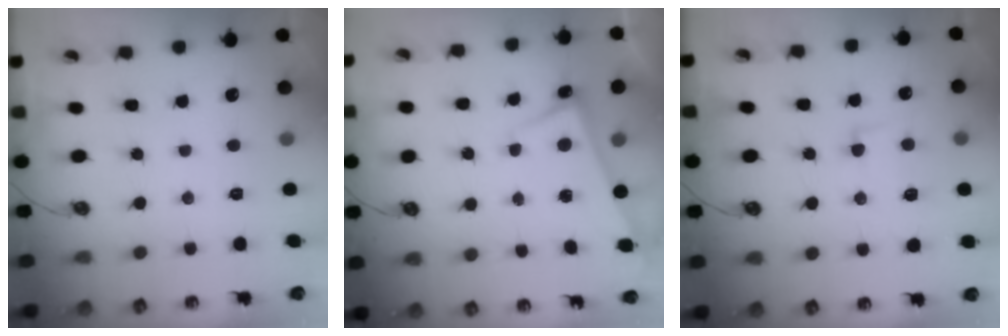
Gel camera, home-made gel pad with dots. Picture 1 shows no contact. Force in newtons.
{"total": 2.8, "press": 2.8, "slide": 0.5}
{"total": 2.5, "press": 2.0, "slide": 1.4}